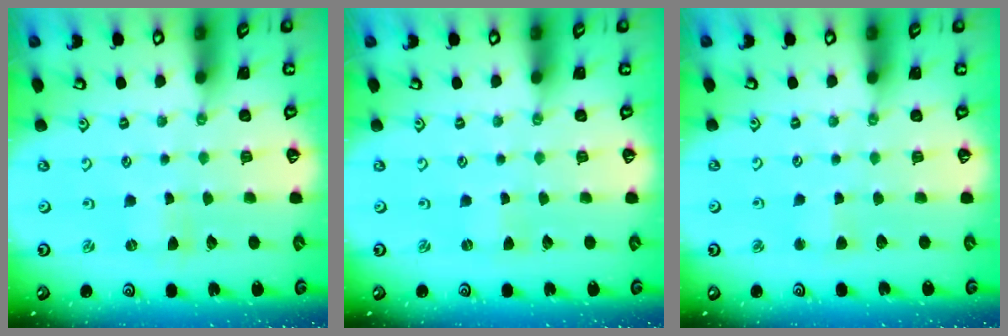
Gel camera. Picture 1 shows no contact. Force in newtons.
{"total": 0.0}
{"total": 2.9, "press": 2.9, "slide": 0.3}